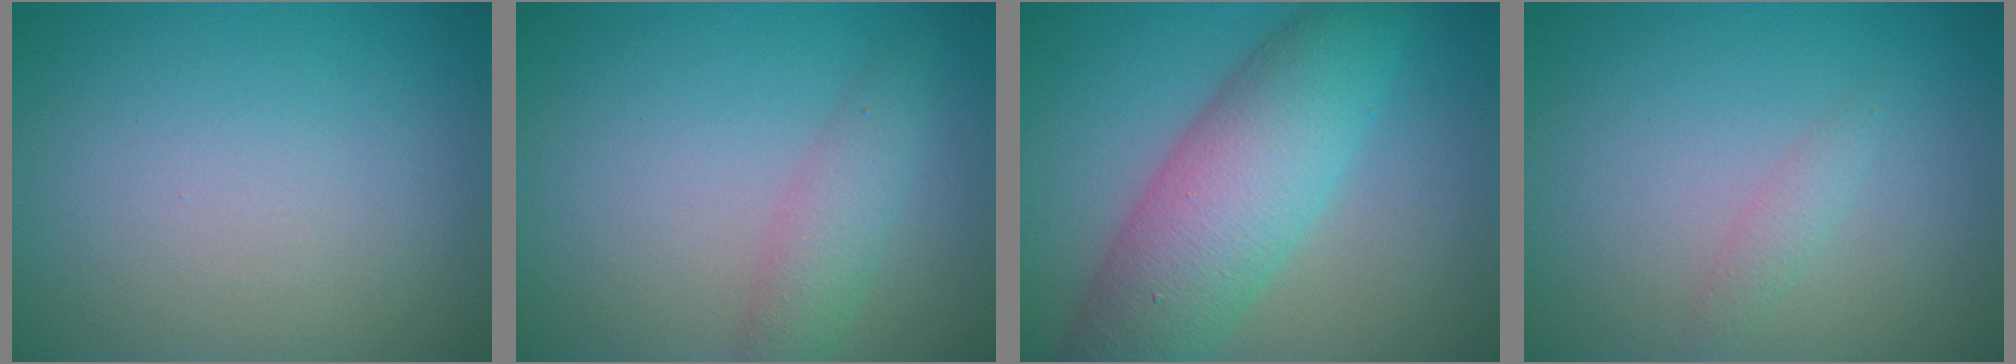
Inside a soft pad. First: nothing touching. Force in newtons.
{"total": 2.6, "press": 2.6, "slide": 0.0}
{"total": 8.9, "press": 8.9, "slide": 0.2}
{"total": 1.2, "press": 1.2, "slide": 0.0}